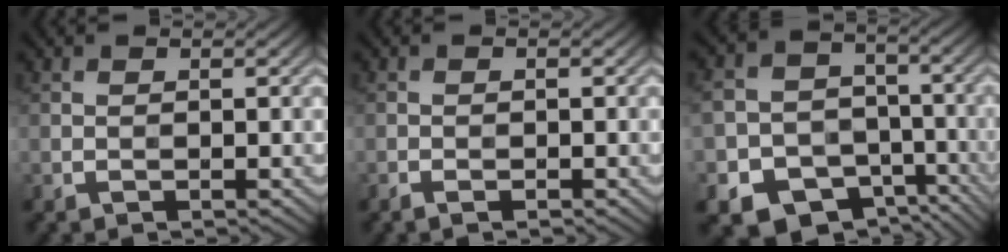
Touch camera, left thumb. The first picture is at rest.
{"total": 1.2, "force": [-0.9, 0.4, 0.8], "torque": [-0.014, -0.001, -0.016]}
{"total": 13.2, "force": [-7.1, 10.1, 4.6], "torque": [-0.101, -0.040, -0.120]}